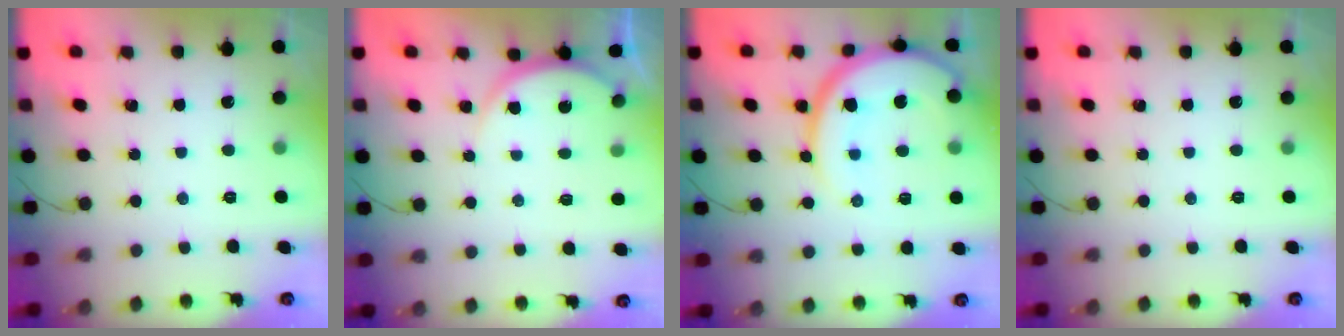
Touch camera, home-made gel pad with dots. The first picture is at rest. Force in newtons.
{"total": 4.7, "press": 4.7, "slide": 0.5}
{"total": 15.7, "press": 15.6, "slide": 1.4}
{"total": 0.0}